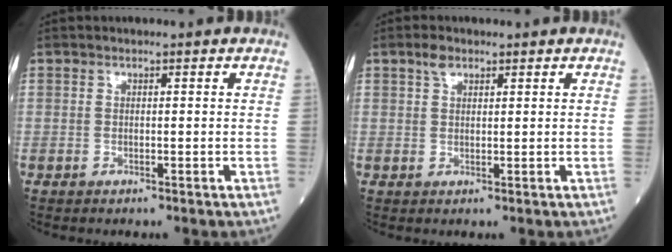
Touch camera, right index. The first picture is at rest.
{"total": 2.0, "force": [1.3, 1.0, 1.1], "torque": [-0.022, 0.006, 0.024]}